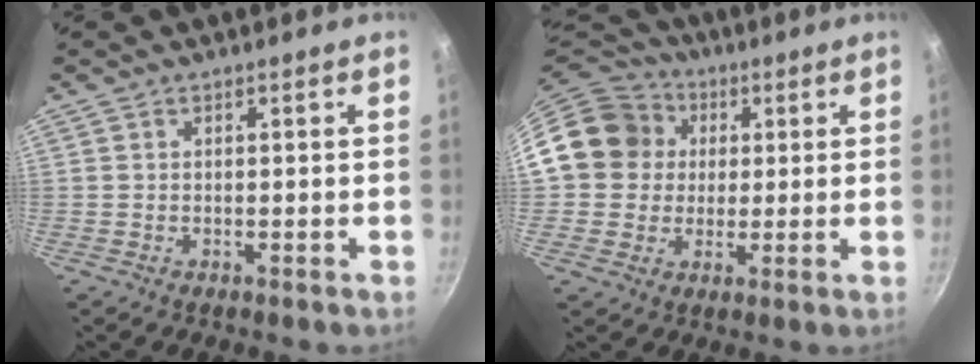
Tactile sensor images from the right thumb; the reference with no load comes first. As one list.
[{"total": 15.4, "force": [2.6, 13.8, 6.2], "torque": [-0.094, 0.031, 0.035]}]